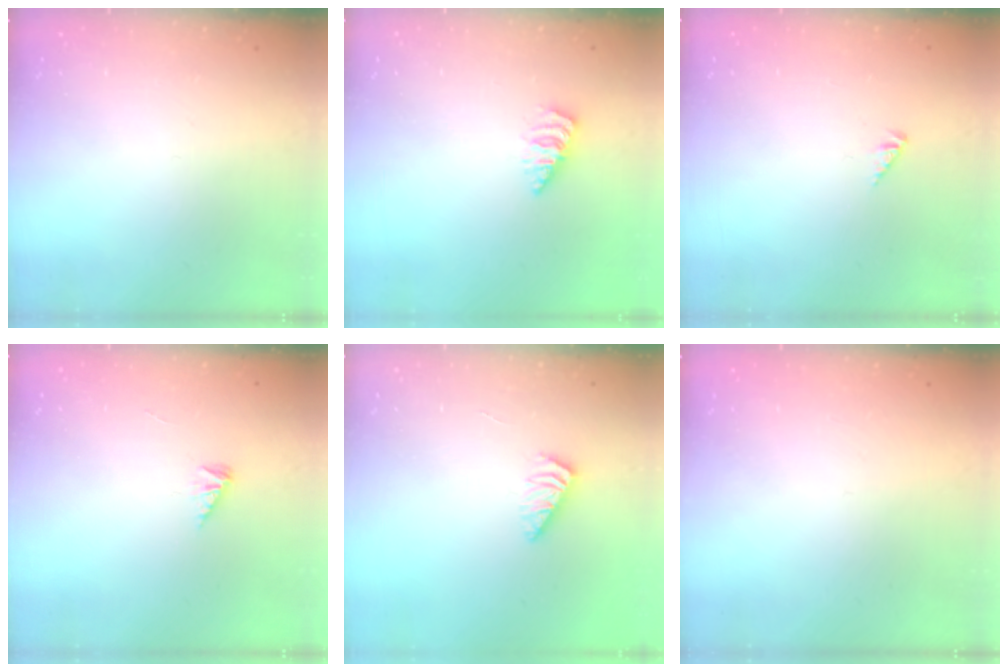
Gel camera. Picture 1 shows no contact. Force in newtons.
{"total": 2.8, "press": 2.7, "slide": 0.3}
{"total": 0.7, "press": 0.7, "slide": 0.3}
{"total": 1.8, "press": 1.7, "slide": 0.3}
{"total": 2.8, "press": 2.8, "slide": 0.4}
{"total": 0.0}